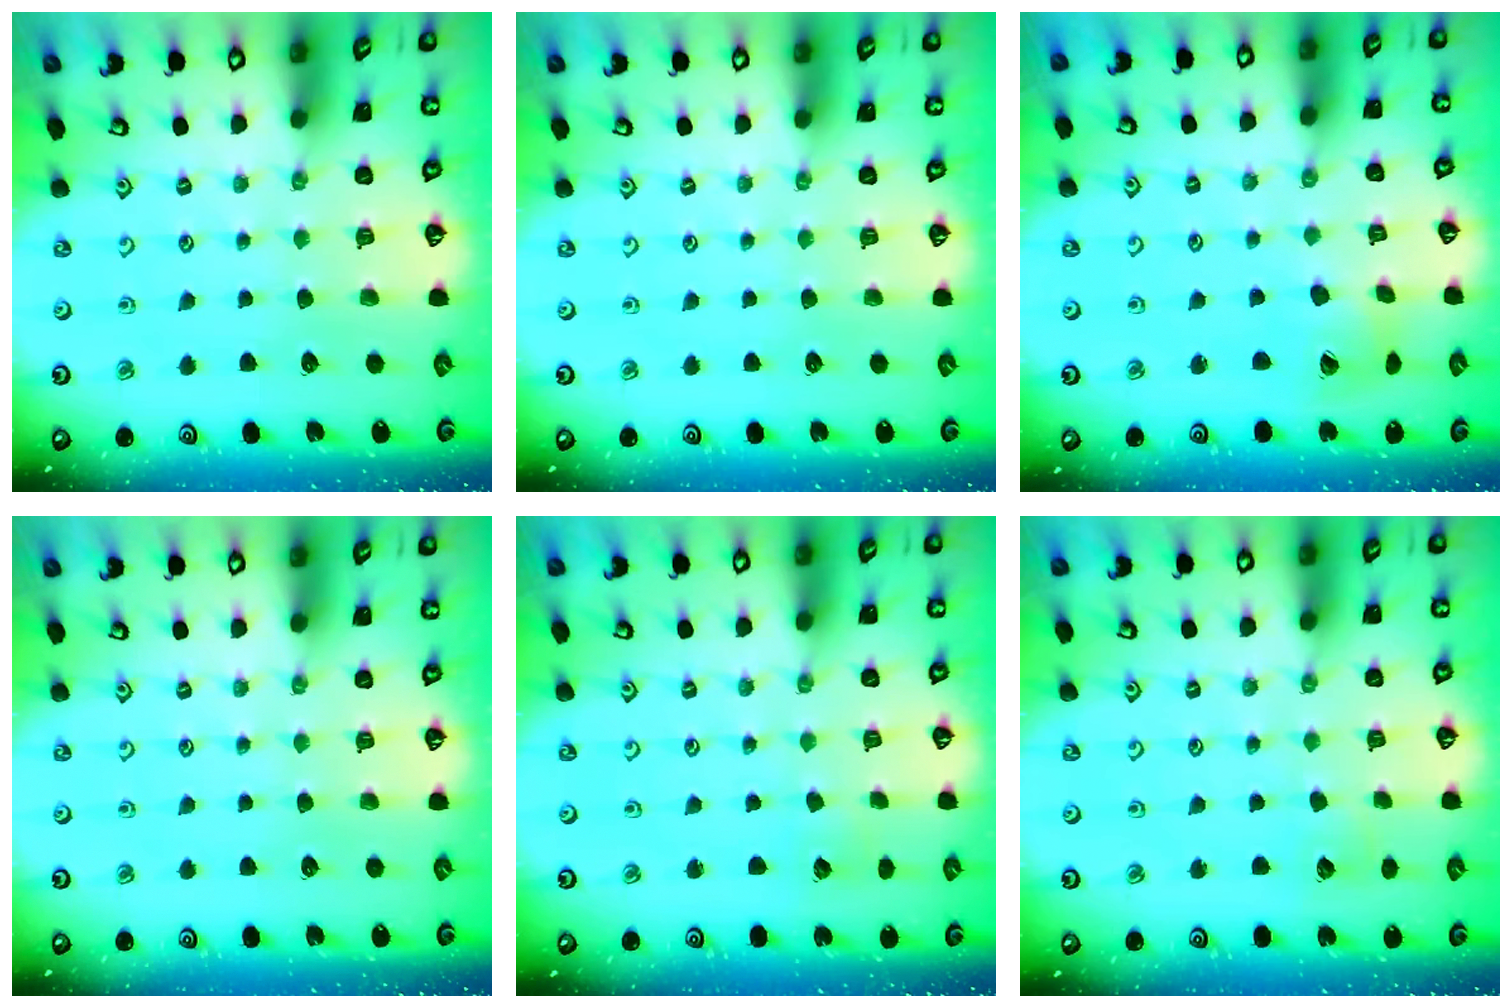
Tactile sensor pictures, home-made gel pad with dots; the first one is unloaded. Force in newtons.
{"total": 0.0}
{"total": 9.7, "press": 9.6, "slide": 1.3}
{"total": 0.0}
{"total": 4.4, "press": 4.4, "slide": 0.4}
{"total": 4.3, "press": 4.3, "slide": 0.5}